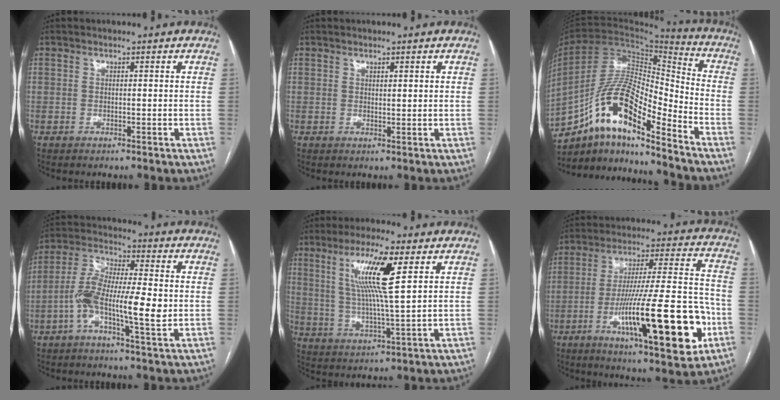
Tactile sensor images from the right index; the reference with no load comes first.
{"total": 1.2, "force": [0.7, 0.1, 0.9], "torque": [-0.018, -0.002, 0.012]}
{"total": 15.6, "force": [-10.3, 3.3, 11.2], "torque": [-0.209, 0.033, -0.178]}
{"total": 11.7, "force": [-2.1, 2.1, 11.3], "torque": [-0.221, 0.012, -0.045]}
{"total": 11.4, "force": [4.3, 0.3, 10.5], "torque": [-0.203, 0.002, 0.078]}
{"total": 23.0, "force": [-7.7, 2.8, 21.5], "torque": [-0.325, -0.008, -0.114]}